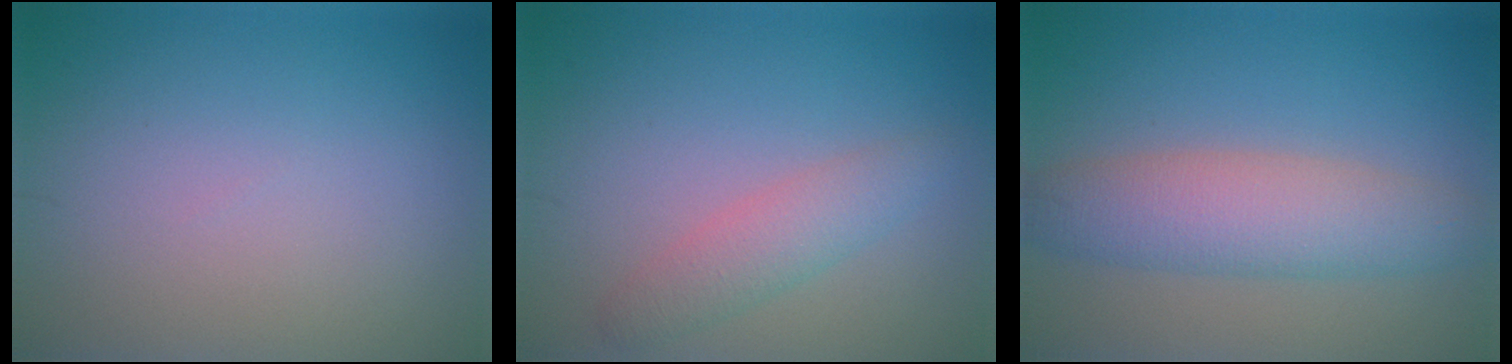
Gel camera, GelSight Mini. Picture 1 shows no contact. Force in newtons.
{"total": 2.7, "press": 2.7, "slide": 0.1}
{"total": 5.1, "press": 5.1, "slide": 0.3}